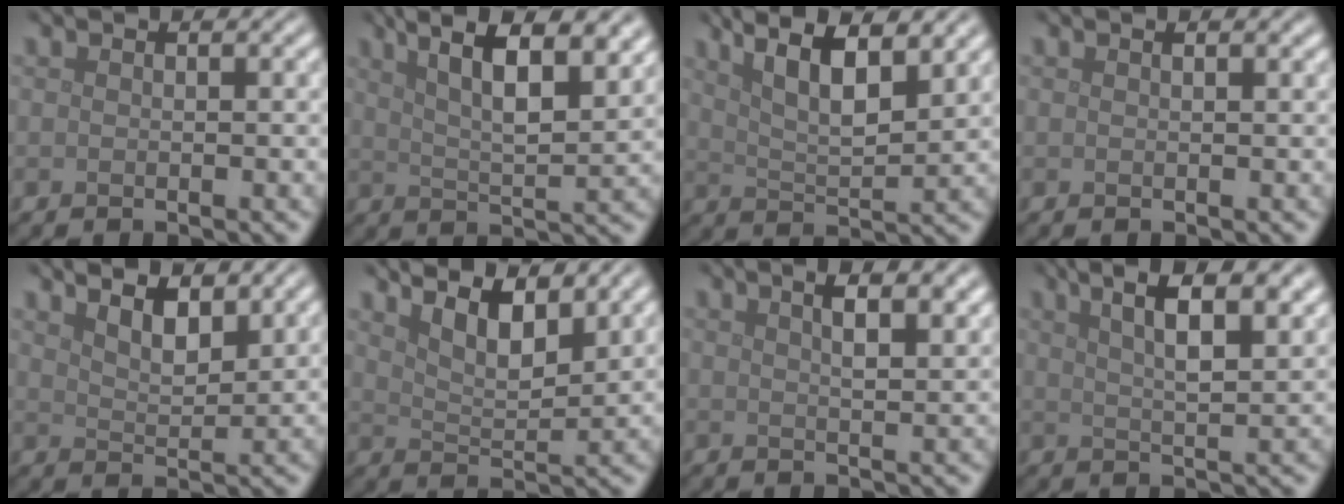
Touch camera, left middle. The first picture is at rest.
{"total": 10.9, "force": [6.6, 3.5, 7.9], "torque": [-0.114, 0.032, 0.076]}
{"total": 7.9, "force": [5.0, 2.3, 5.7], "torque": [-0.087, 0.019, 0.064]}
{"total": 0.7, "force": [0.5, 0.1, 0.5], "torque": [-0.009, 0.002, 0.008]}
{"total": 3.7, "force": [2.9, 1.1, 2.0], "torque": [-0.032, 0.004, 0.040]}
{"total": 5.1, "force": [3.6, 1.5, 3.3], "torque": [-0.057, 0.007, 0.052]}
{"total": 5.3, "force": [2.9, 2.0, 4.0], "torque": [-0.030, 0.023, 0.021]}
{"total": 8.5, "force": [4.7, 2.8, 6.5], "torque": [-0.080, 0.031, 0.050]}